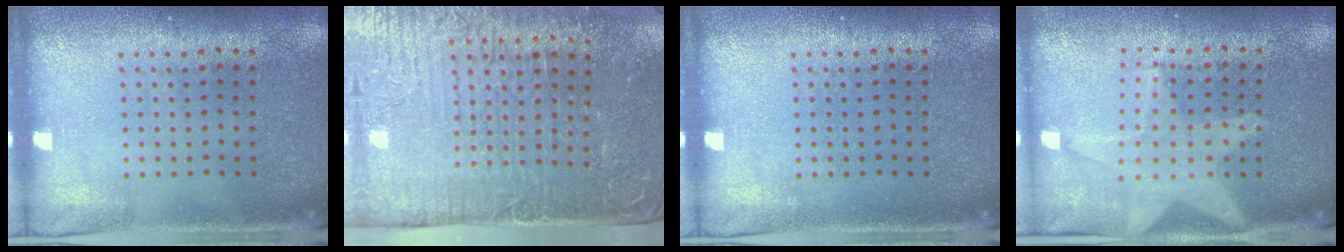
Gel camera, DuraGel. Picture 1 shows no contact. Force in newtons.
{"total": 5.2, "press": 4.5, "slide": 2.7}
{"total": 0.0}
{"total": 1.3, "press": 1.3, "slide": 0.5}